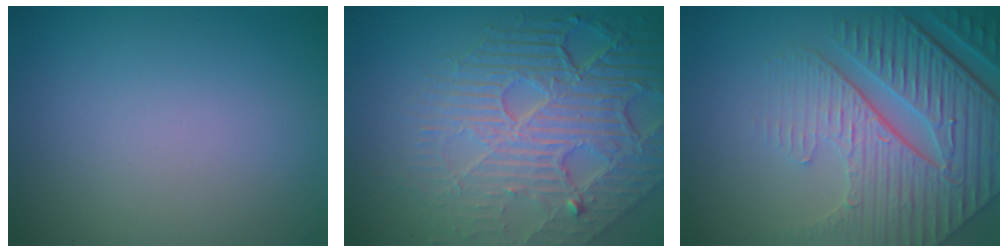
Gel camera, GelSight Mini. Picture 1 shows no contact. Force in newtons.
{"total": 8.6, "press": 5.8, "slide": 6.4}
{"total": 9.0, "press": 6.3, "slide": 6.5}